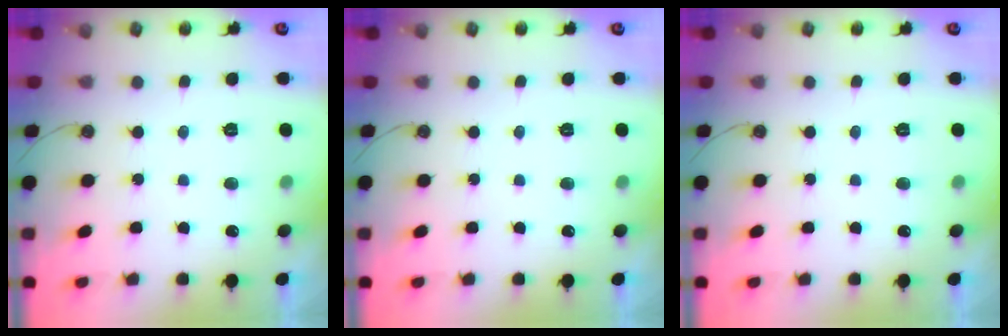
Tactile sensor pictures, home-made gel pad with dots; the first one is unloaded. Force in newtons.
{"total": 0.0}
{"total": 0.0}